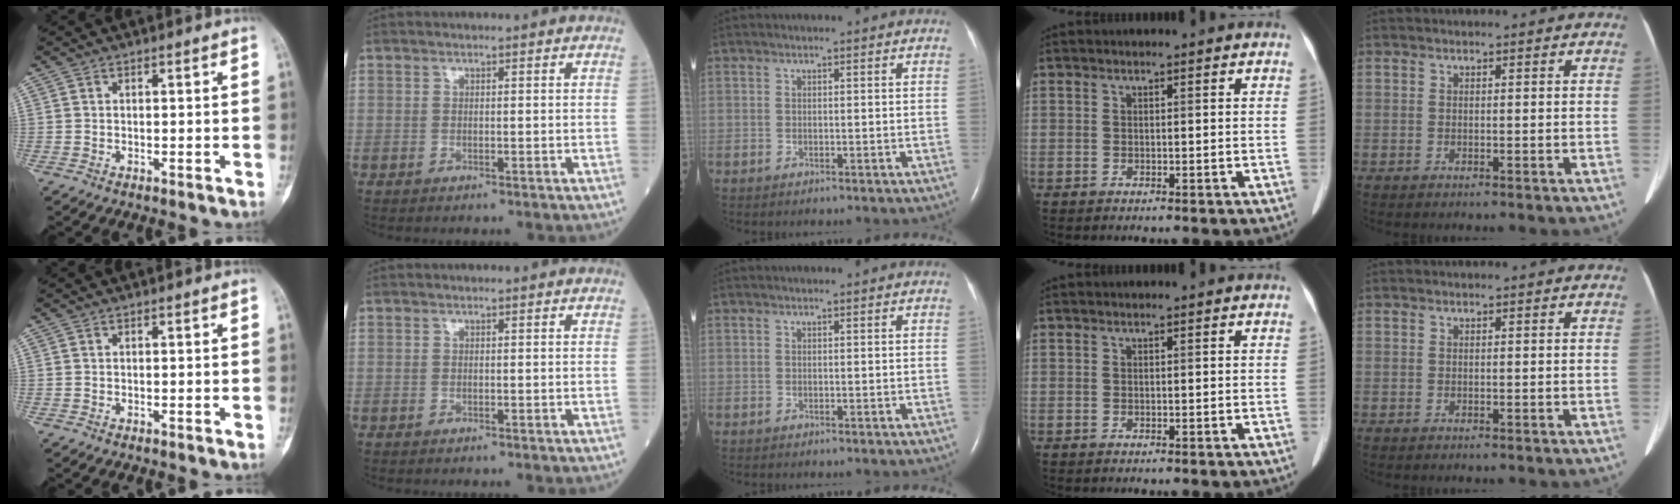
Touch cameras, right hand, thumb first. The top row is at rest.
{}